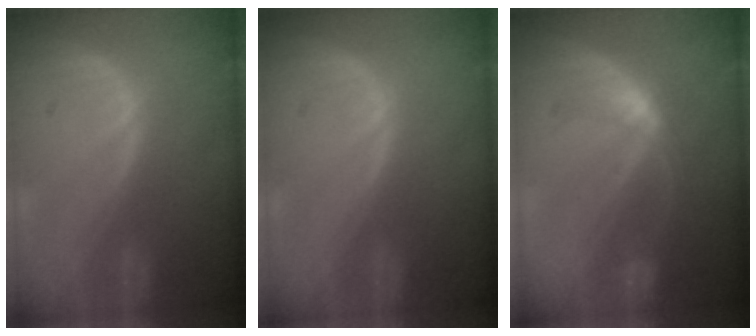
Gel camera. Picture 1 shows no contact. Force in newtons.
{"total": 0.0}
{"total": 5.2, "press": 4.8, "slide": 1.9}